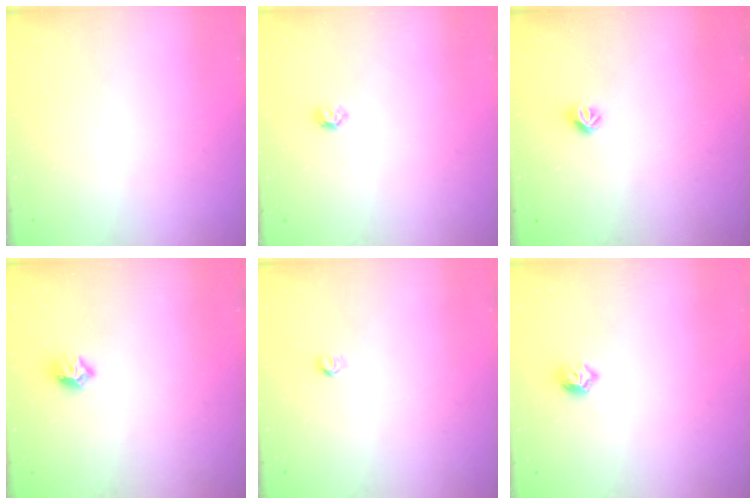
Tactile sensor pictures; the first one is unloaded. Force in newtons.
{"total": 4.0, "press": 4.0, "slide": 0.6}
{"total": 6.0, "press": 6.0, "slide": 0.7}
{"total": 7.4, "press": 7.4, "slide": 0.2}
{"total": 3.4, "press": 3.4, "slide": 0.2}
{"total": 6.4, "press": 6.3, "slide": 0.9}